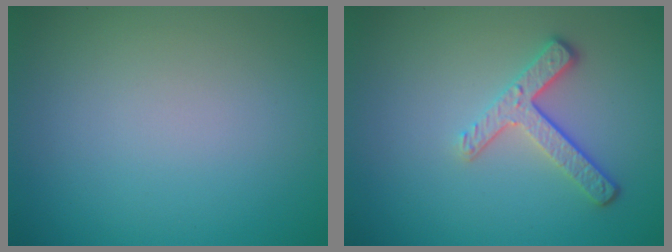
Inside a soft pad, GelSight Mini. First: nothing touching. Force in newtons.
{"total": 3.4, "press": 2.7, "slide": 2.2}